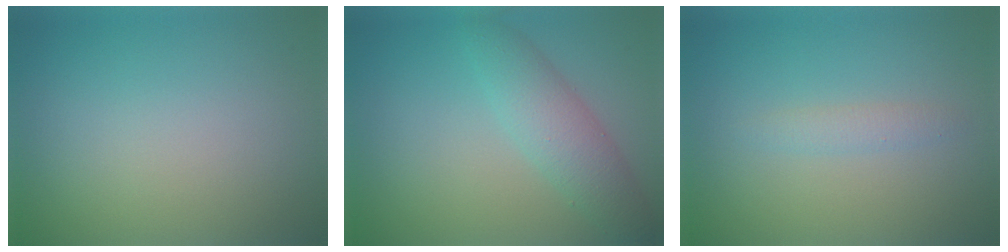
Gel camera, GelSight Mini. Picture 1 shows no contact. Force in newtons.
{"total": 3.8, "press": 3.8, "slide": 0.1}
{"total": 1.2, "press": 1.2, "slide": 0.0}